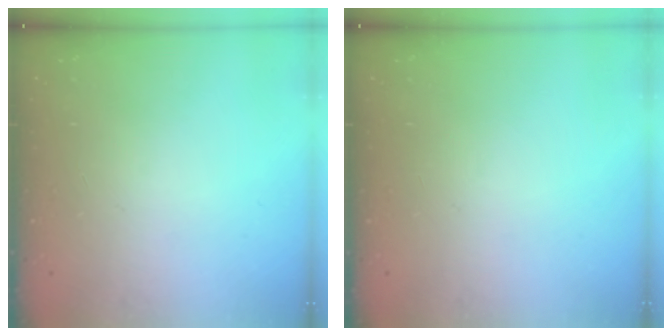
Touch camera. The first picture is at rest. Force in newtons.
{"total": 0.0}